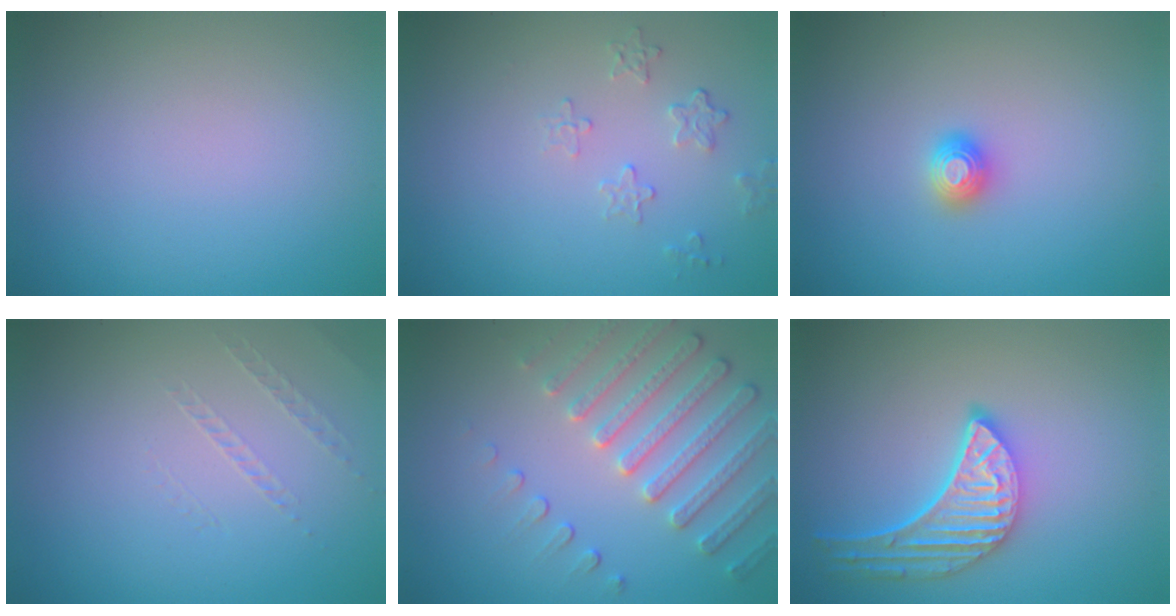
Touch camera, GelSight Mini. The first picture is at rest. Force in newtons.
{"total": 1.6, "press": 0.9, "slide": 1.4}
{"total": 1.1, "press": 1.1, "slide": 0.0}
{"total": 0.9, "press": 0.1, "slide": 0.9}
{"total": 4.7, "press": 4.0, "slide": 2.4}
{"total": 5.2, "press": 4.1, "slide": 3.2}